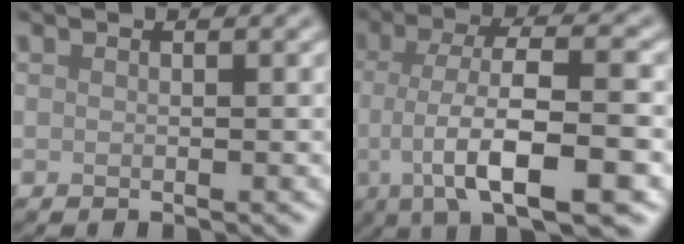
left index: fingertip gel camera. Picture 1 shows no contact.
{"total": 9.4, "force": [-1.7, 2.6, 8.8], "torque": [-0.131, 0.002, -0.035]}